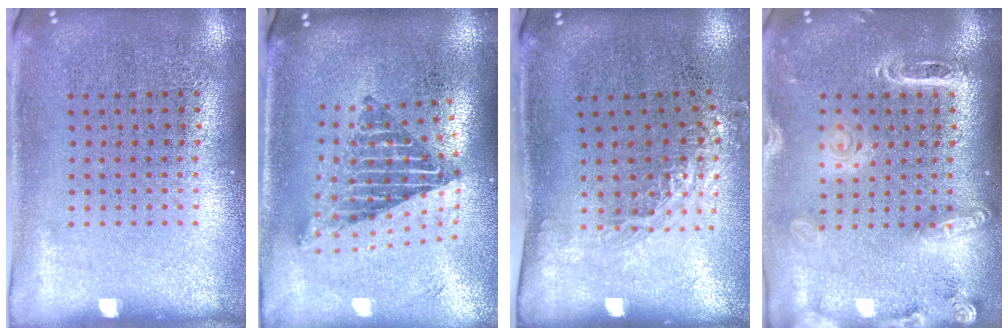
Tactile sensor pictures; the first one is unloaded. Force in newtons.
{"total": 2.2, "press": 1.6, "slide": 1.5}
{"total": 1.2, "press": 1.0, "slide": 0.8}
{"total": 2.0, "press": 1.8, "slide": 0.8}